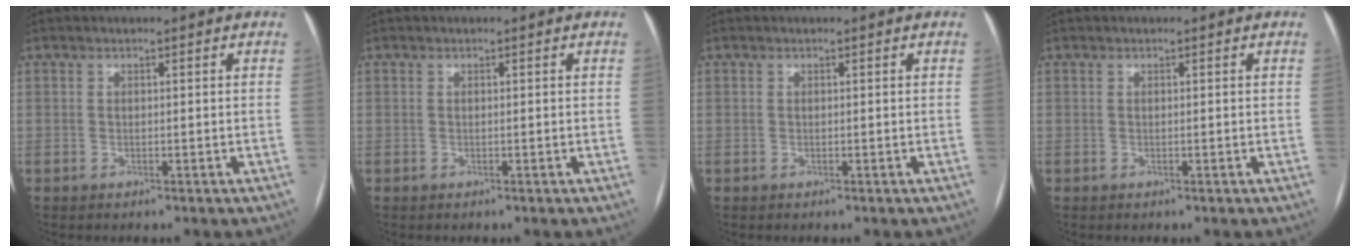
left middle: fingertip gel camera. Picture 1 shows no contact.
{"total": 0.0}
{"total": 0.0}
{"total": 0.0}